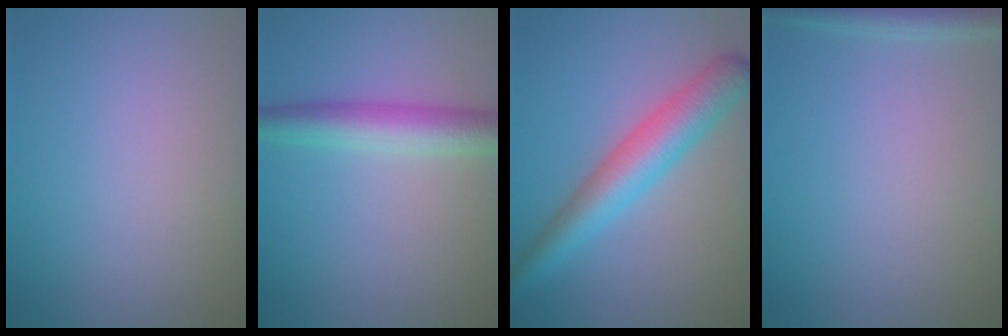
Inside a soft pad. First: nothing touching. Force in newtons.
{"total": 4.3, "press": 4.3, "slide": 0.1}
{"total": 5.1, "press": 5.1, "slide": 0.1}
{"total": 1.7, "press": 1.7, "slide": 0.1}